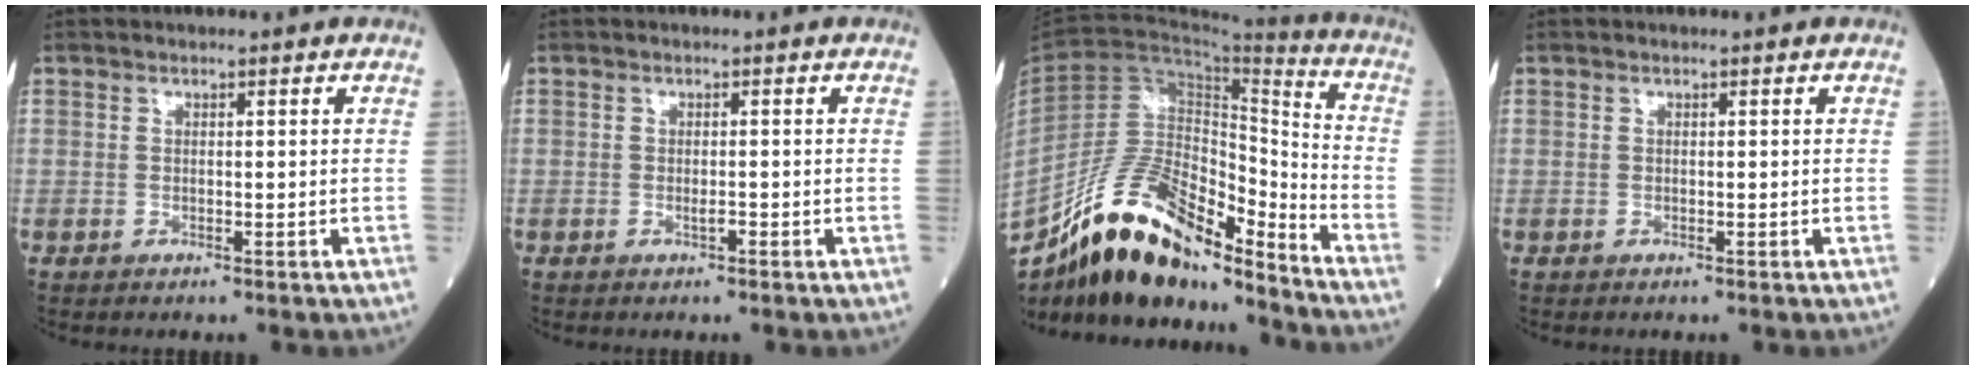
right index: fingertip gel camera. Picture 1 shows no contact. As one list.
[{"total": 0.8, "force": [-0.4, 0.1, 0.7], "torque": [-0.015, 0.000, -0.006]}, {"total": 19.5, "force": [-15.3, 5.7, 10.5], "torque": [-0.187, 0.030, -0.268]}, {"total": 0.0}]